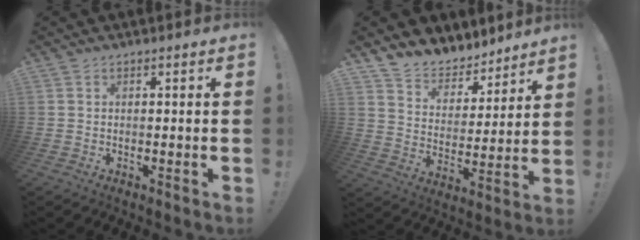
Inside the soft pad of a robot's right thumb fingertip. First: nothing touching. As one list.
[{"total": 8.2, "force": [7.5, 3.3, 0.4], "torque": [-0.019, -0.074, 0.141]}]